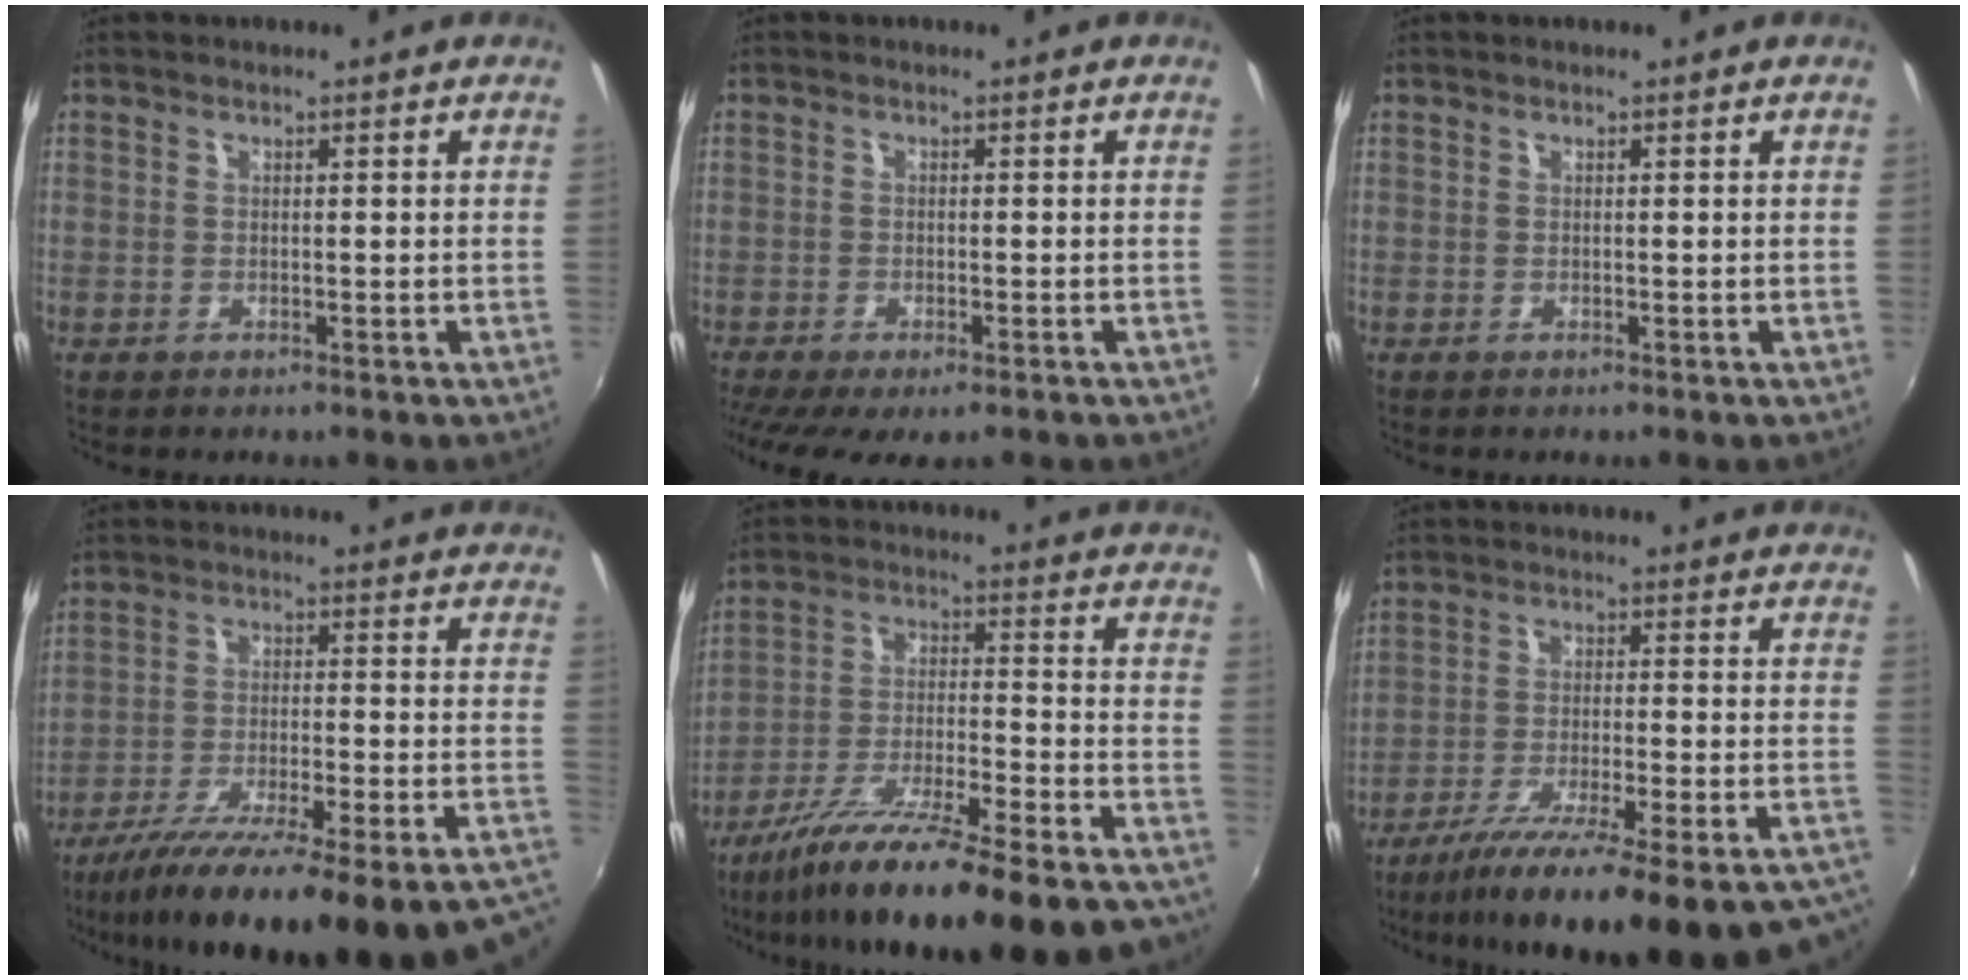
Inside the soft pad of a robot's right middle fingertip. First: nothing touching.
{"total": 7.4, "force": [-5.3, 2.1, 4.8], "torque": [-0.106, -0.037, -0.083]}
{"total": 0.0}
{"total": 30.0, "force": [-24.9, 3.4, 16.3], "torque": [-0.253, -0.072, -0.354]}
{"total": 26.8, "force": [-22.0, 4.0, 14.8], "torque": [-0.251, -0.062, -0.326]}
{"total": 28.1, "force": [-23.7, 3.4, 14.8], "torque": [-0.232, -0.064, -0.333]}